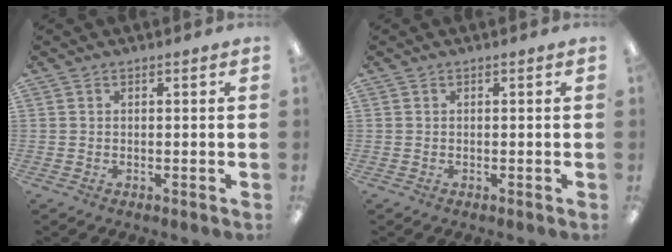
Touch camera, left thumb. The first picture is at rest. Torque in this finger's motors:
{"motor_torque": [0.00, 0.00, 0.01, 0.01, 0.00]}